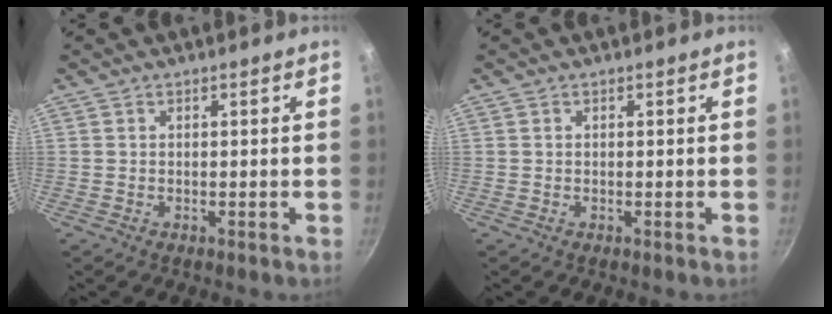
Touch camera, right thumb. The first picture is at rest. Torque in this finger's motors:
{"motor_torque": [0.31, 0.26, -0.36, 0.17, -0.03]}